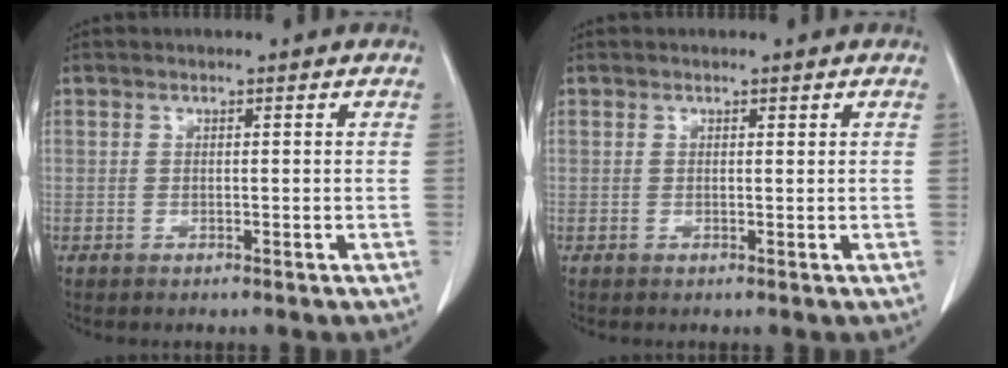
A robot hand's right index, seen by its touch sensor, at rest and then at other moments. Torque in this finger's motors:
{"motor_torque": [-0.42, 0.65, 0.03, 0.00]}